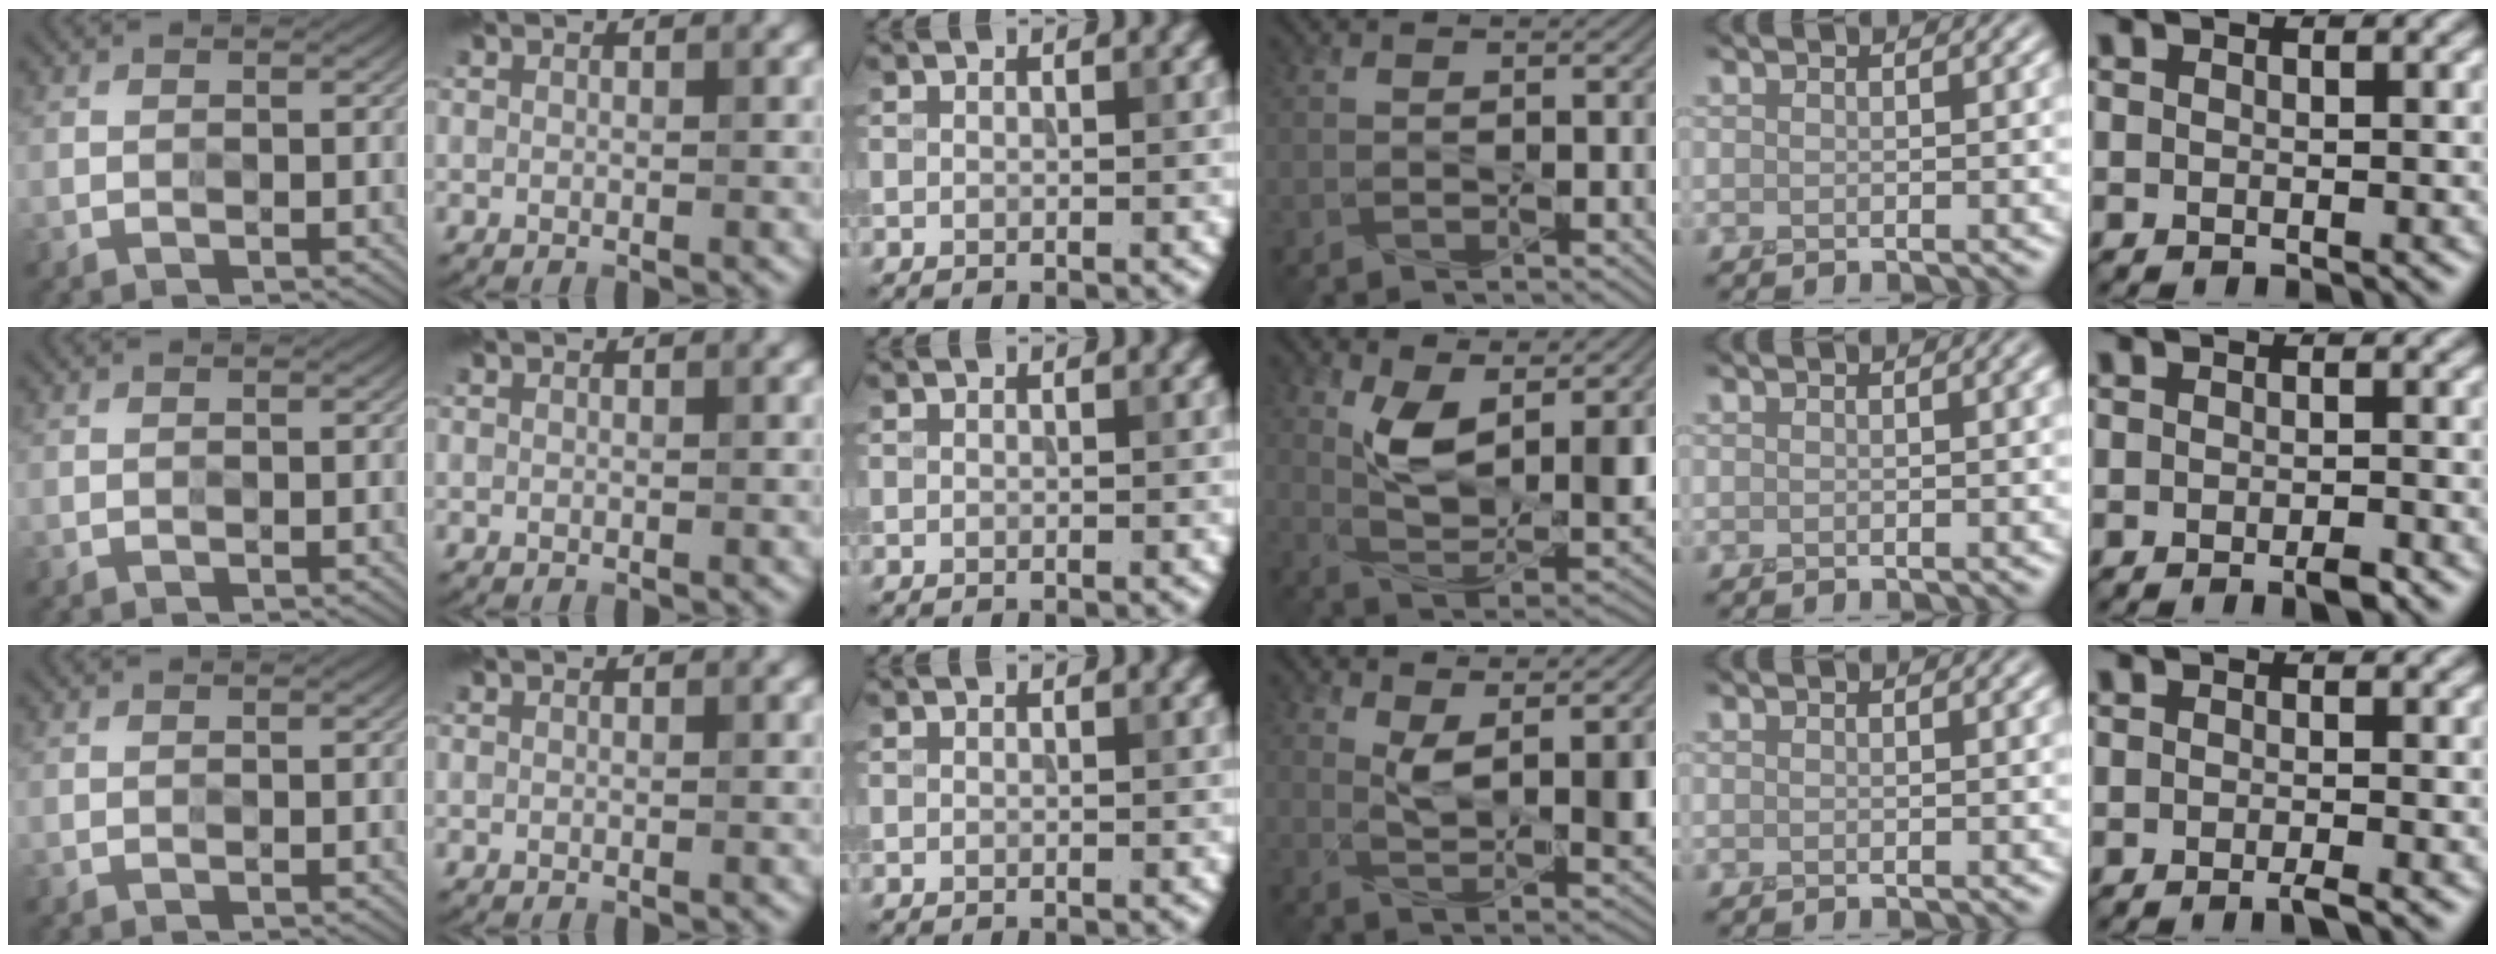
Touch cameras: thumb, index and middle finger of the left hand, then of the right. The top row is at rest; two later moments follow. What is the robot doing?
{"motion": "squeeze", "object": "stress ball aka squeeze ball"}